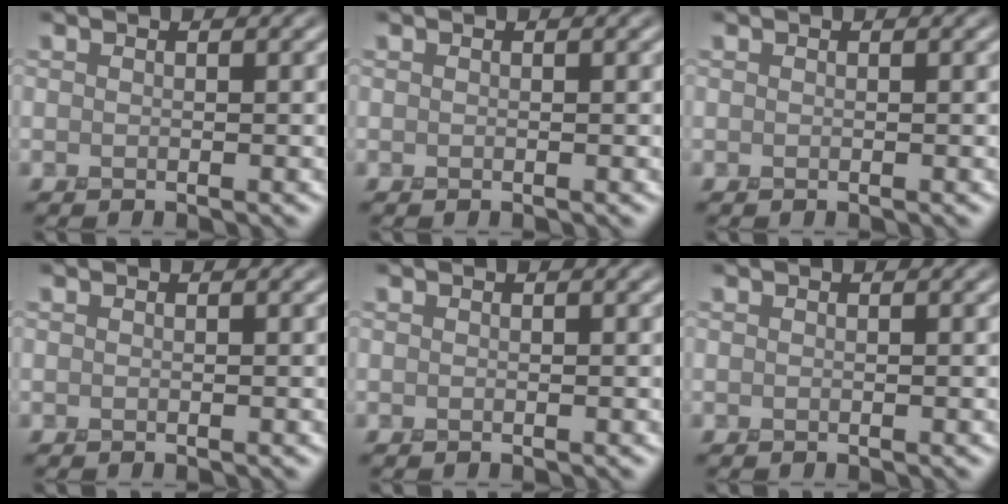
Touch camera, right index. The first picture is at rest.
{"total": 0.0}
{"total": 0.0}
{"total": 0.0}
{"total": 0.0}
{"total": 0.0}